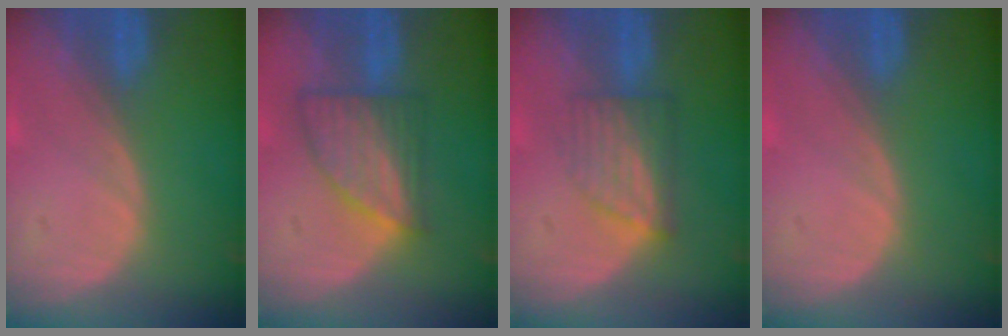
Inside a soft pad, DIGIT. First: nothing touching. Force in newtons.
{"total": 7.0, "press": 6.4, "slide": 2.8}
{"total": 6.1, "press": 5.4, "slide": 2.8}
{"total": 0.0}